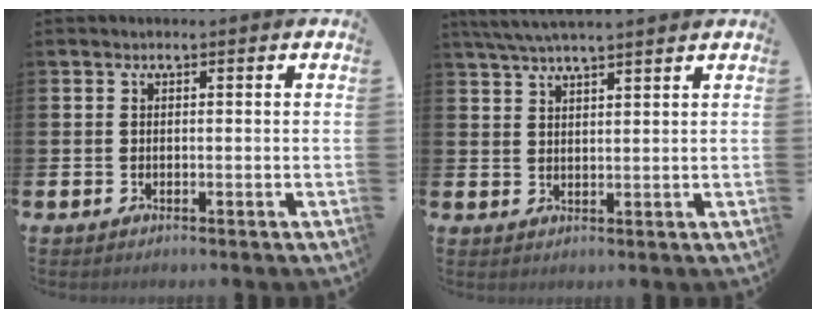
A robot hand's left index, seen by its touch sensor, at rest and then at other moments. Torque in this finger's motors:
{"motor_torque": [-0.03, -0.72, 0.60, 0.19]}